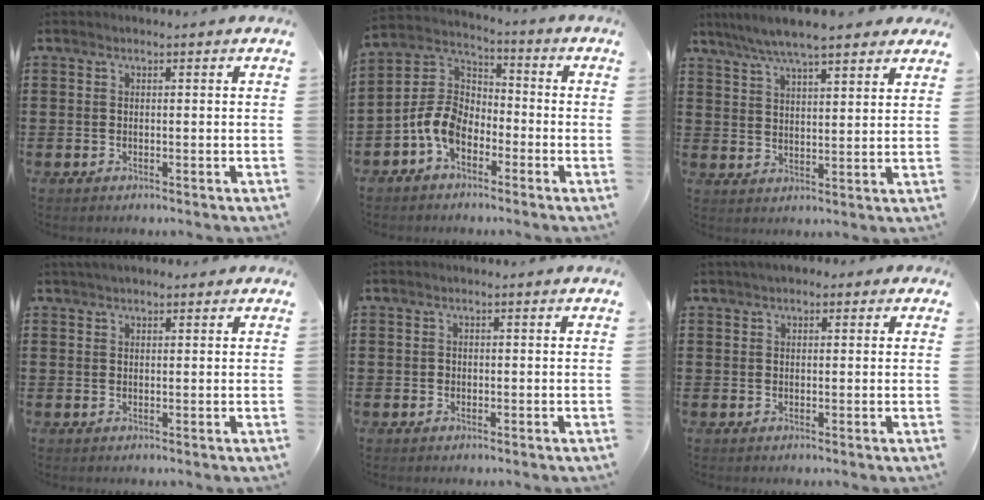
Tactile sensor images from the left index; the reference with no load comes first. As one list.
[{"total": 7.7, "force": [-4.0, 5.0, 4.3], "torque": [-0.131, -0.001, -0.090]}, {"total": 6.7, "force": [5.8, 0.9, 3.3], "torque": [-0.081, -0.011, 0.103]}, {"total": 1.9, "force": [1.6, 0.6, 0.8], "torque": [-0.018, 0.006, 0.029]}, {"total": 0.5, "force": [0.0, 0.5, 0.1], "torque": [-0.005, 0.003, 0.000]}, {"total": 1.9, "force": [1.2, 1.0, 1.0], "torque": [-0.022, 0.009, 0.022]}]